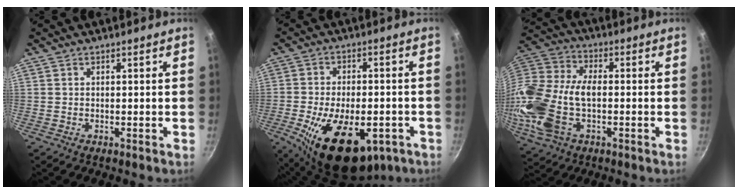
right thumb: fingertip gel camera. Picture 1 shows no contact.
{"total": 18.1, "force": [-6.9, 9.9, 13.5], "torque": [-0.202, 0.011, -0.092]}
{"total": 20.7, "force": [-3.2, 12.5, 16.1], "torque": [-0.353, 0.022, -0.065]}